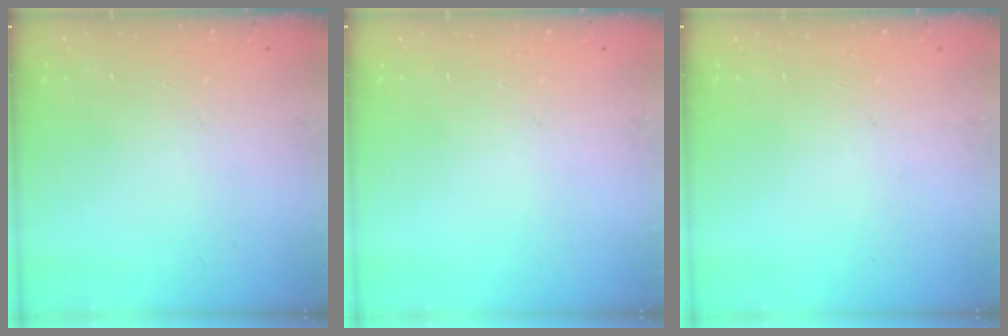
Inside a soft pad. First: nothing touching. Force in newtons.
{"total": 0.0}
{"total": 0.0}